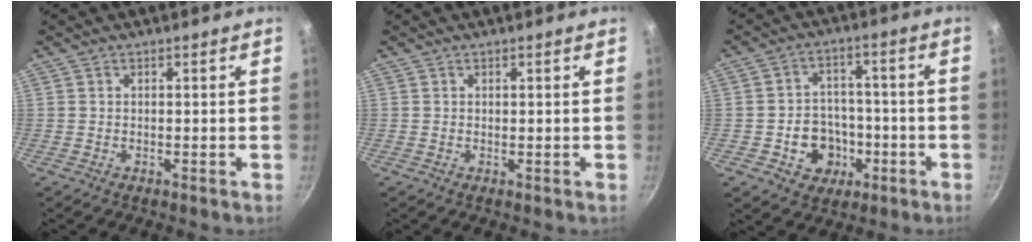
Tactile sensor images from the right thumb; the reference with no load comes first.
{"total": 0.0}
{"total": 9.6, "force": [-3.1, 8.2, 3.9], "torque": [-0.020, 0.033, -0.042]}